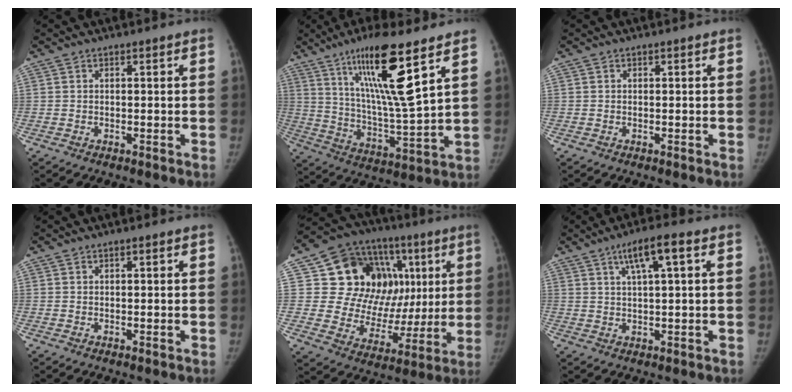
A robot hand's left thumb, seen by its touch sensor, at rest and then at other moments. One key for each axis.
{"total": 18.0, "fx": 9.8, "fy": 1.9, "fz": 15.0, "tx": -0.266, "ty": -0.061, "tz": 0.180}
{"total": 0.0}
{"total": 0.5, "fx": 0.2, "fy": 0.2, "fz": 0.4, "tx": -0.004, "ty": 0.001, "tz": 0.003}
{"total": 24.2, "fx": 6.1, "fy": 17.8, "fz": 15.3, "tx": -0.155, "ty": 0.027, "tz": 0.109}
{"total": 6.9, "fx": 2.7, "fy": 1.2, "fz": 6.2, "tx": -0.110, "ty": 0.006, "tz": 0.046}